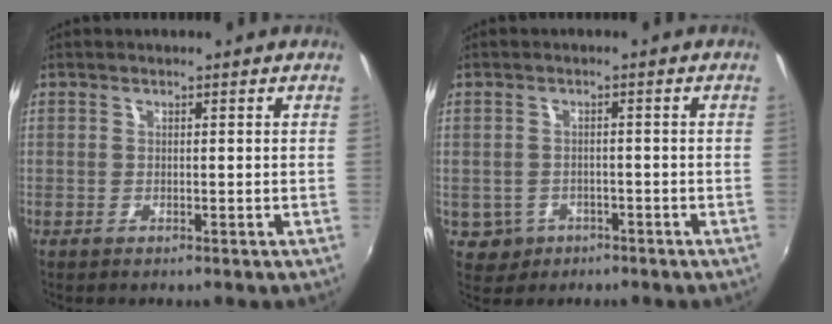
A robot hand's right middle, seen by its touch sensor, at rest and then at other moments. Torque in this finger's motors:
{"motor_torque": [-0.22, 0.04, -0.01, -0.01]}